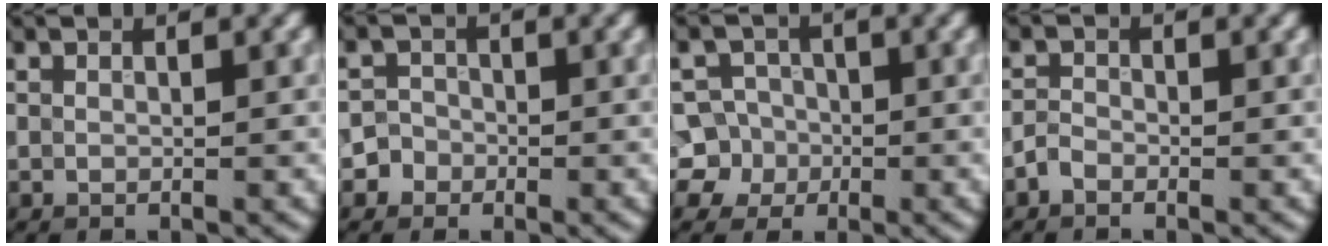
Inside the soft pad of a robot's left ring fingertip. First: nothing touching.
{"total": 2.0, "force": [-0.9, 1.8, 0.1], "torque": [0.026, 0.005, -0.019]}
{"total": 5.8, "force": [-1.5, 5.6, 0.9], "torque": [0.005, 0.016, -0.049]}
{"total": 1.1, "force": [-0.8, 0.6, 0.5], "torque": [-0.008, 0.002, -0.020]}